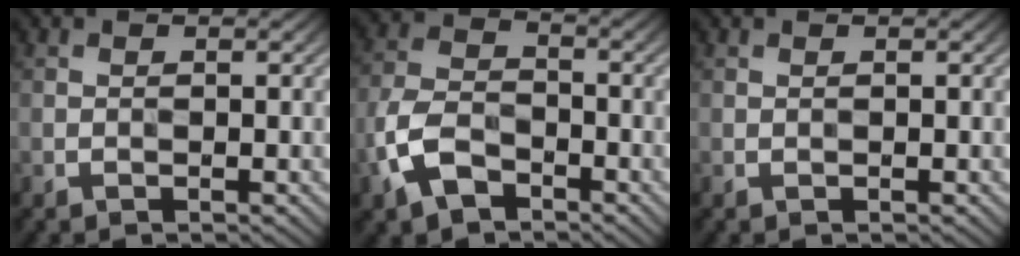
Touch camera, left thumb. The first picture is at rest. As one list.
[{"total": 7.8, "force": [-4.1, 4.5, 4.9], "torque": [-0.121, -0.002, -0.094]}, {"total": 0.0}]